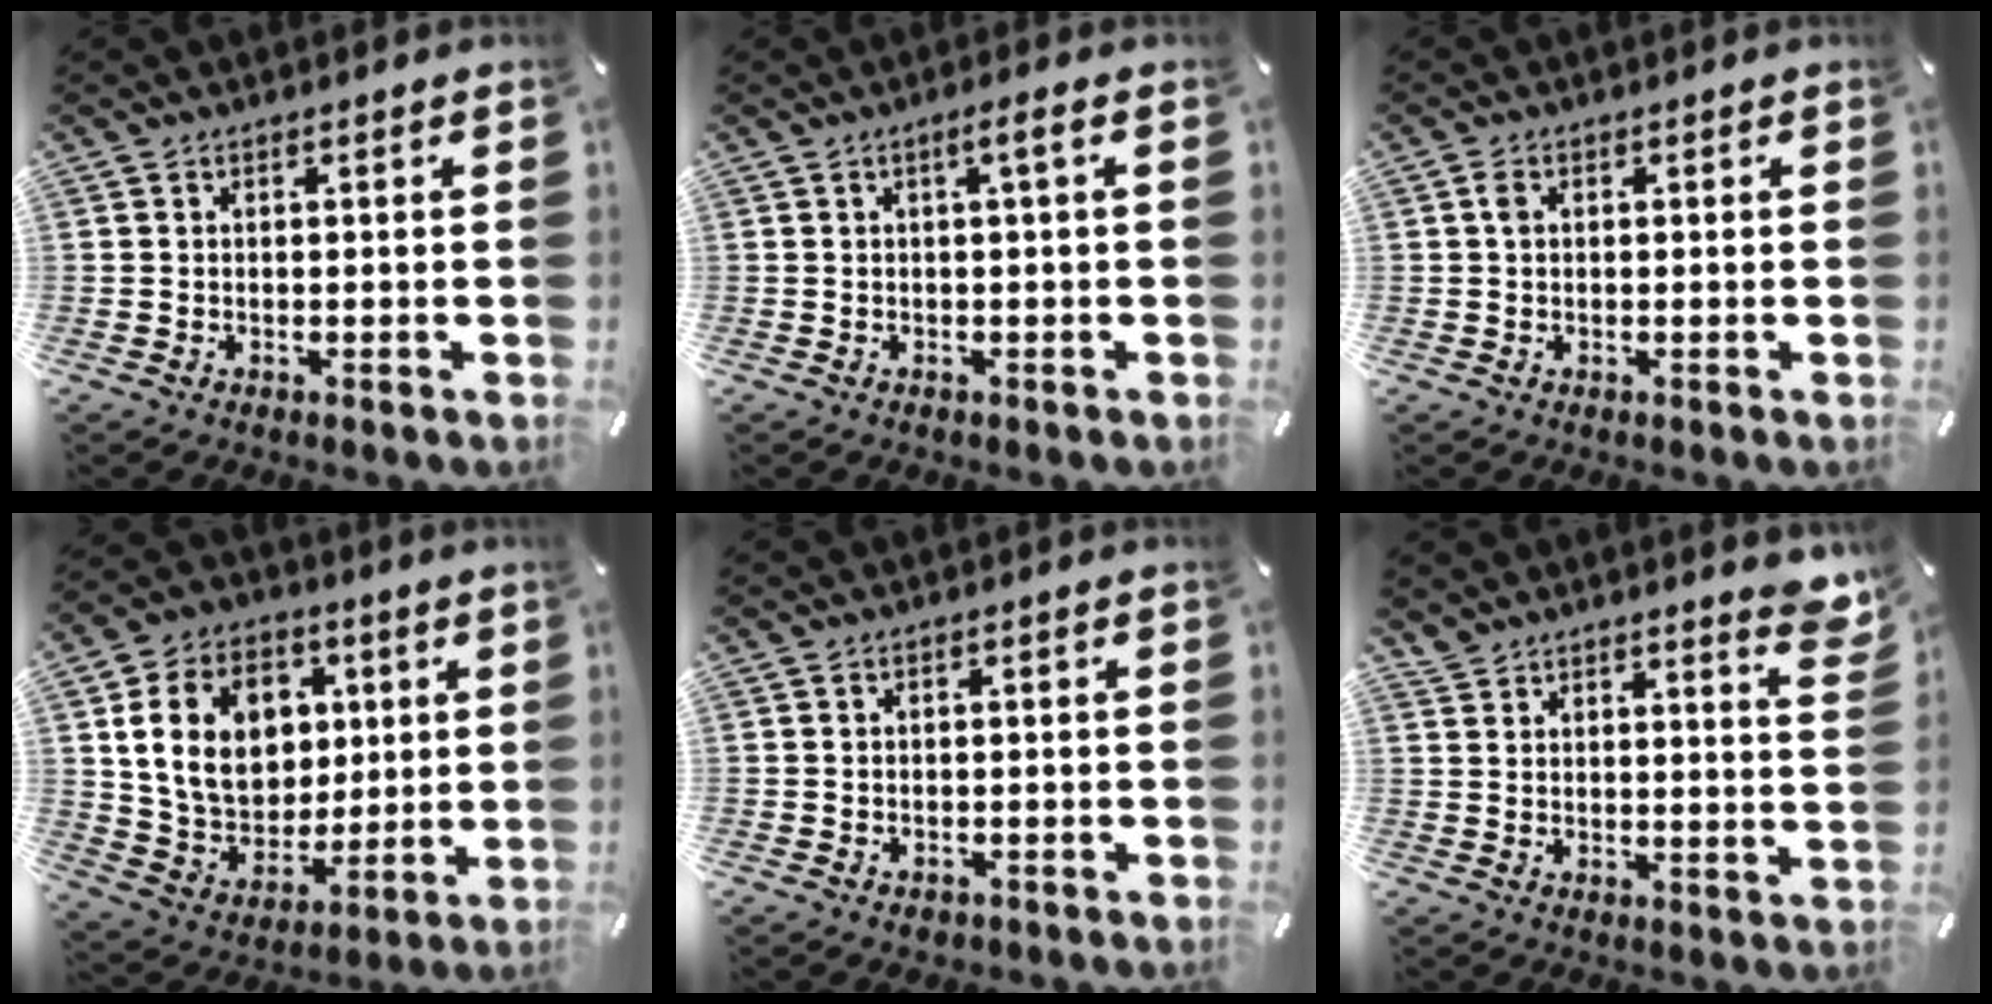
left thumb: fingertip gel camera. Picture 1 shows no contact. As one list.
[{"total": 3.1, "force": [0.2, 0.2, 3.1], "torque": [-0.059, 0.004, 0.000]}, {"total": 1.4, "force": [0.2, 0.9, 1.1], "torque": [-0.022, 0.005, 0.003]}, {"total": 16.4, "force": [4.2, 13.3, 8.6], "torque": [-0.157, 0.004, 0.084]}, {"total": 1.1, "force": [-0.5, 0.9, 0.5], "torque": [-0.008, 0.004, -0.010]}, {"total": 6.6, "force": [5.7, 1.9, 2.7], "torque": [-0.038, -0.037, 0.102]}]